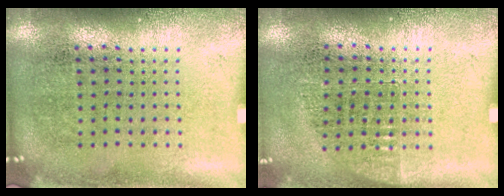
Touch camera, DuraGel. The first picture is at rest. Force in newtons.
{"total": 0.7, "press": 0.6, "slide": 0.3}